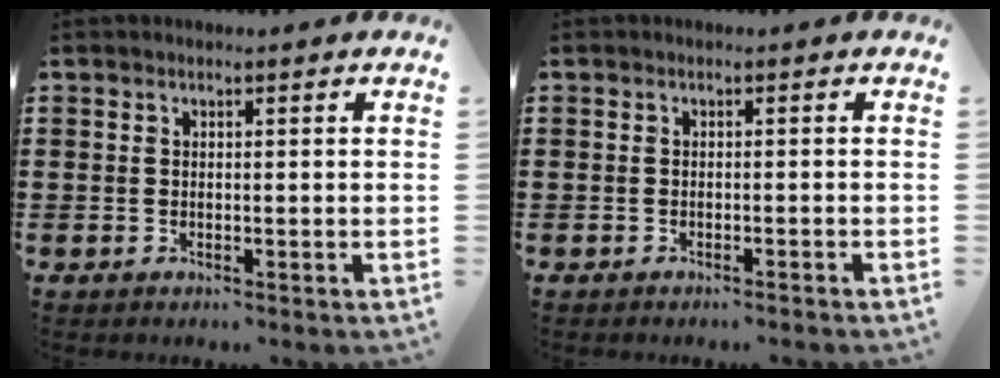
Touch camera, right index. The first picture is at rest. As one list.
[{"total": 0.7, "force": [-0.6, -0.3, 0.3], "torque": [-0.006, -0.004, -0.011]}]